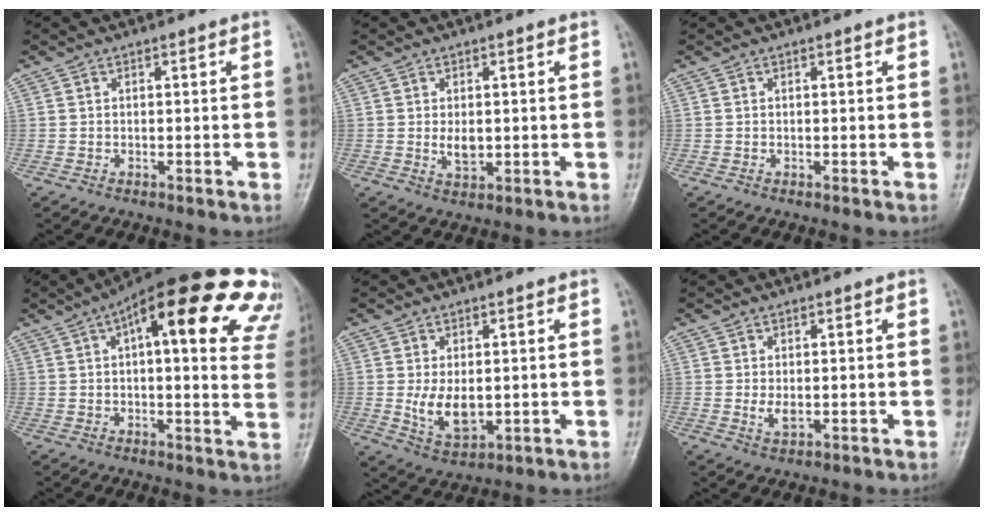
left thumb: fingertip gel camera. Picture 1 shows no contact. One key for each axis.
{"total": 3.2, "fx": 0.2, "fy": 2.0, "fz": 2.5, "tx": -0.034, "ty": -0.007, "tz": 0.007}
{"total": 0.0}
{"total": 27.9, "fx": 13.5, "fy": 9.0, "fz": 22.7, "tx": -0.246, "ty": 0.024, "tz": 0.166}
{"total": 6.9, "fx": 0.0, "fy": 4.2, "fz": 5.4, "tx": -0.084, "ty": -0.017, "tz": 0.014}
{"total": 2.5, "fx": 0.1, "fy": 1.5, "fz": 2.0, "tx": -0.034, "ty": -0.008, "tz": 0.005}